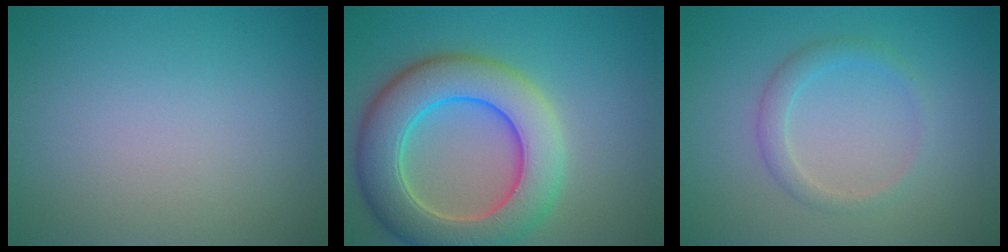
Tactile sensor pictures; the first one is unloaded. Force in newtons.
{"total": 9.2, "press": 9.2, "slide": 0.6}
{"total": 1.9, "press": 1.9, "slide": 0.1}